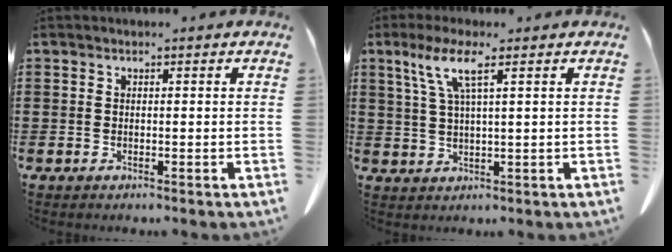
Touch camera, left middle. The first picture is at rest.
{"total": 5.7, "force": [2.9, 0.7, 4.9], "torque": [-0.104, 0.005, 0.048]}